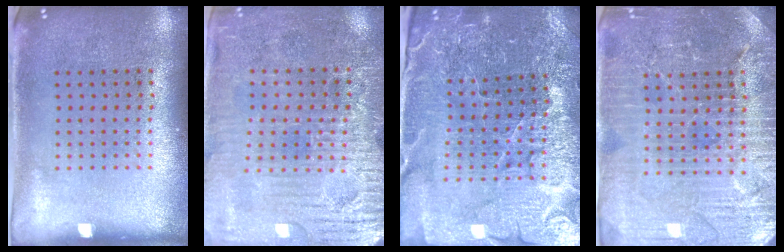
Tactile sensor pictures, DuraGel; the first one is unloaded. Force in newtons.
{"total": 3.5, "press": 3.4, "slide": 0.8}
{"total": 4.3, "press": 4.2, "slide": 1.0}
{"total": 4.5, "press": 4.2, "slide": 1.5}